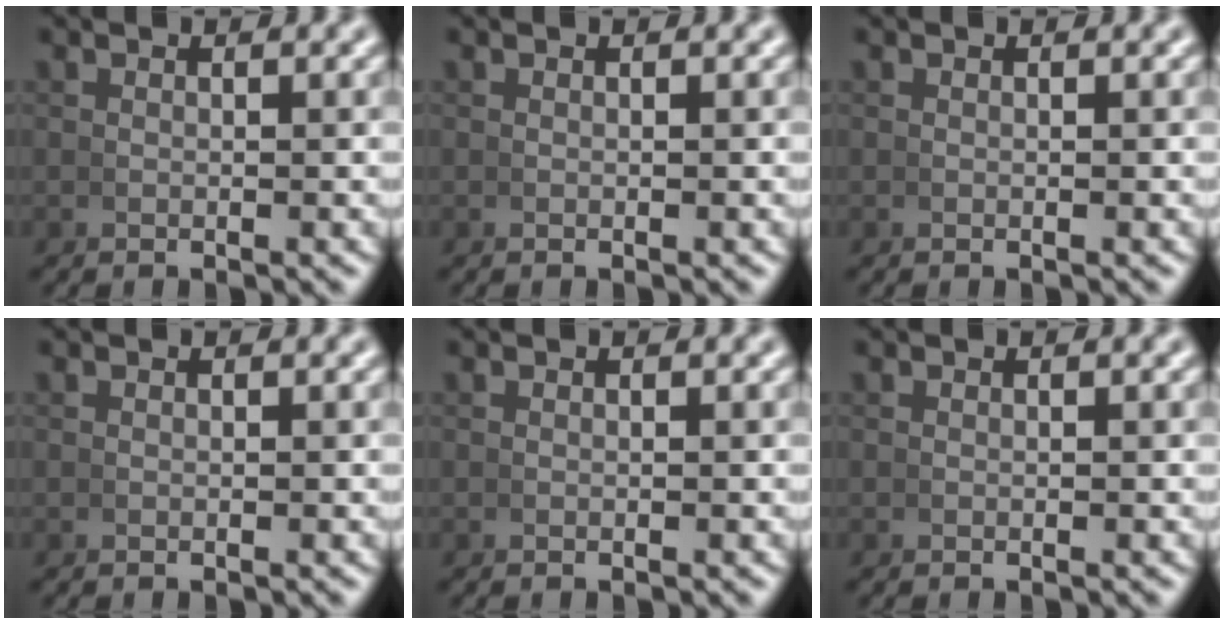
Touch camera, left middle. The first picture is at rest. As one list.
[{"total": 0.0}, {"total": 0.0}, {"total": 0.0}, {"total": 0.0}, {"total": 0.0}]